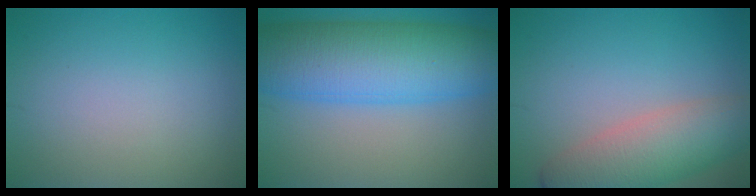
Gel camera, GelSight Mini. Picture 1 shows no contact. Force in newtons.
{"total": 12.4, "press": 12.4, "slide": 0.2}
{"total": 6.7, "press": 6.7, "slide": 0.6}